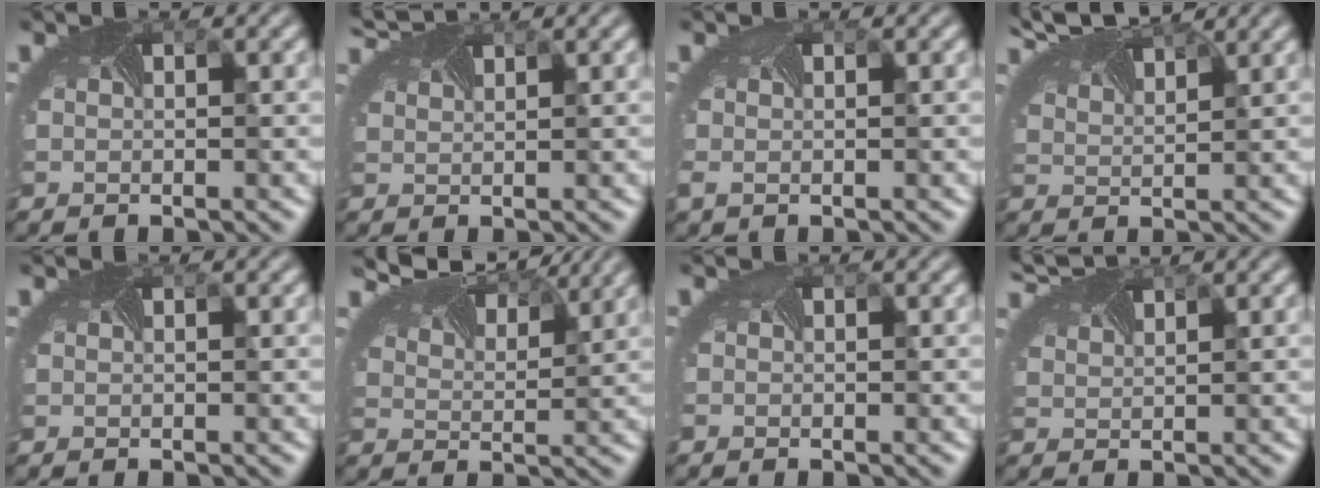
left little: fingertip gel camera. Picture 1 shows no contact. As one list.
[{"total": 2.2, "force": [2.2, -0.1, 0.3], "torque": [-0.011, 0.007, 0.037]}, {"total": 1.1, "force": [-0.2, 0.7, 0.8], "torque": [-0.027, -0.002, -0.006]}, {"total": 5.4, "force": [4.8, 1.1, 2.1], "torque": [-0.047, 0.018, 0.064]}, {"total": 0.0}, {"total": 6.2, "force": [5.5, 1.5, 2.6], "torque": [-0.056, 0.014, 0.077]}, {"total": 0.5, "force": [-0.4, 0.3, 0.1], "torque": [-0.004, -0.005, -0.006]}, {"total": 2.7, "force": [2.7, 0.0, 0.5], "torque": [-0.019, 0.008, 0.045]}]